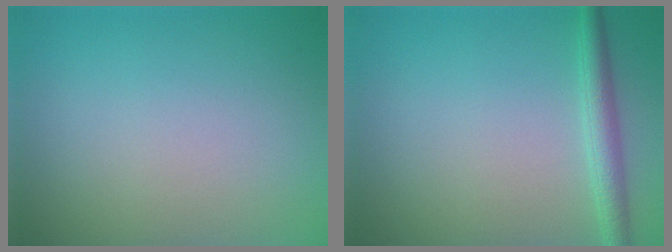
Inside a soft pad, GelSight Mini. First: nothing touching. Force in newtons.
{"total": 2.4, "press": 2.4, "slide": 0.0}